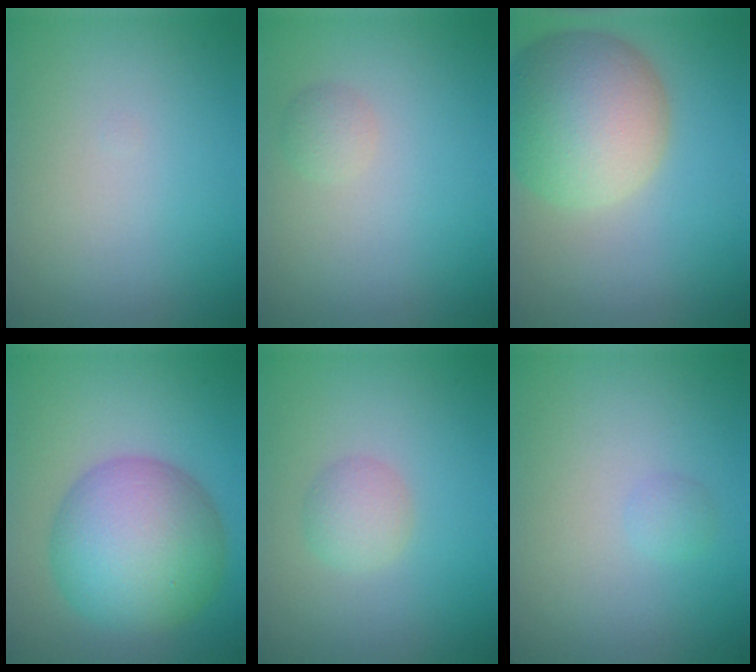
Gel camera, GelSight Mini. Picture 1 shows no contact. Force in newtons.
{"total": 1.2, "press": 1.2, "slide": 0.0}
{"total": 10.1, "press": 10.1, "slide": 0.9}
{"total": 10.6, "press": 10.6, "slide": 0.2}
{"total": 2.0, "press": 2.0, "slide": 0.0}
{"total": 0.8, "press": 0.8, "slide": 0.1}